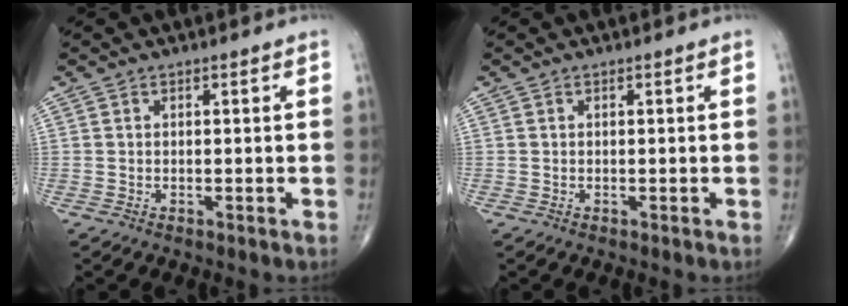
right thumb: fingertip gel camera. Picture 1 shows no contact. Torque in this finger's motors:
{"motor_torque": [0.74, -0.75, 0.62, -0.15, -0.03]}